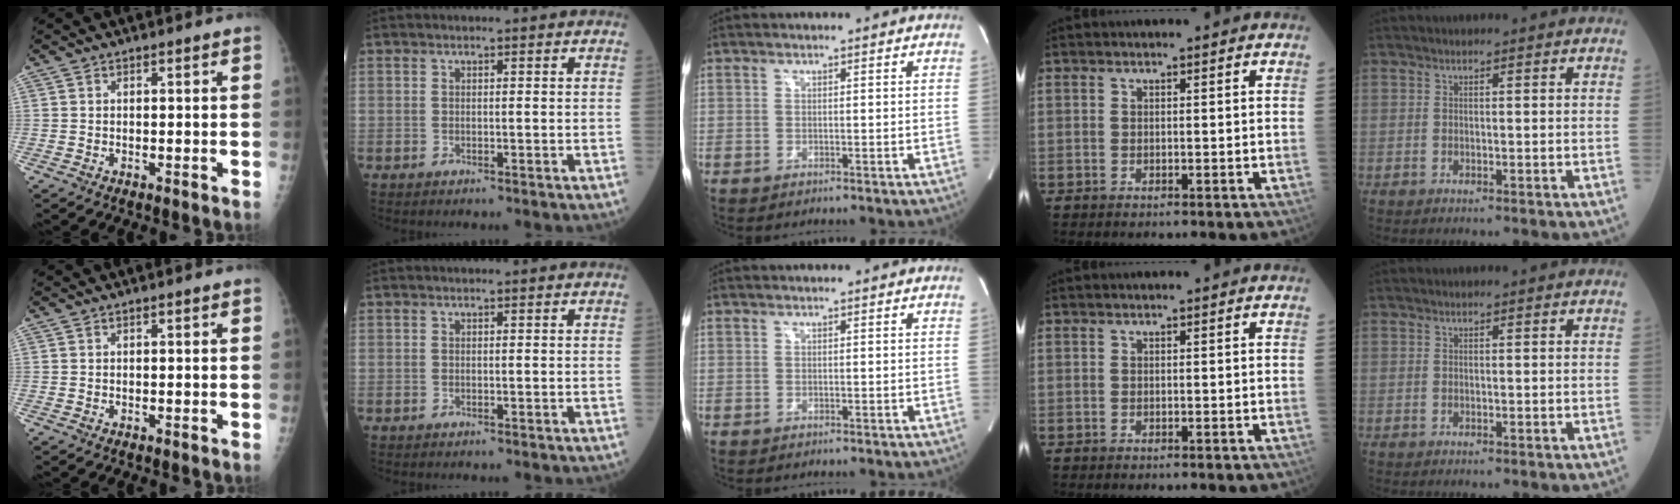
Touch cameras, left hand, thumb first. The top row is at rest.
{}